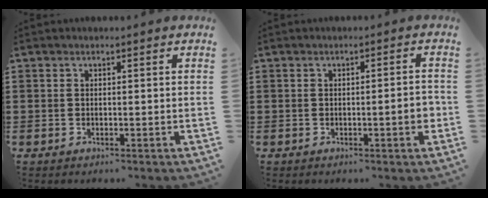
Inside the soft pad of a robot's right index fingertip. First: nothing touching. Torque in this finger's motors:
{"motor_torque": [0.69, 0.26, 0.08, 0.05]}